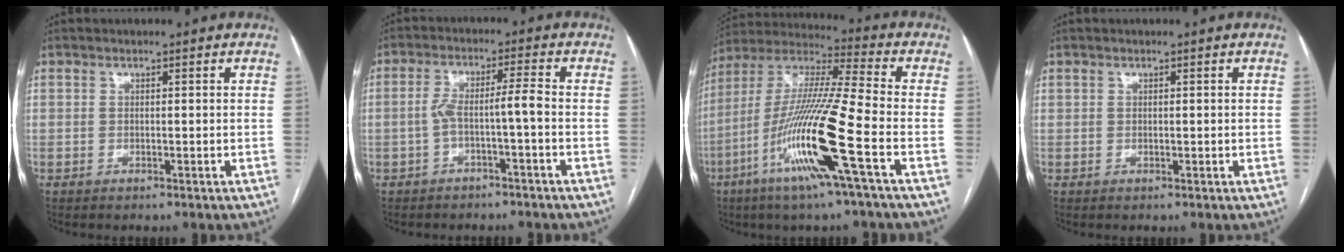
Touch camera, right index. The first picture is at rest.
{"total": 4.6, "force": [-1.7, -0.5, 4.2], "torque": [-0.084, 0.024, -0.027]}
{"total": 17.9, "force": [-7.0, -0.9, 16.5], "torque": [-0.340, -0.019, -0.141]}
{"total": 0.0}